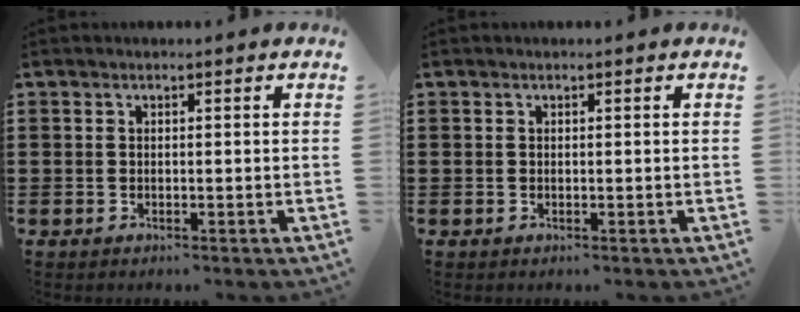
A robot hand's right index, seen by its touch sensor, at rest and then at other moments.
{"total": 0.0}